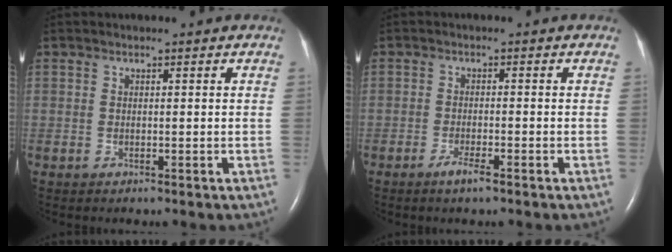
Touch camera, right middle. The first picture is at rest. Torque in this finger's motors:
{"motor_torque": [0.38, -0.27, 0.03, 0.01]}